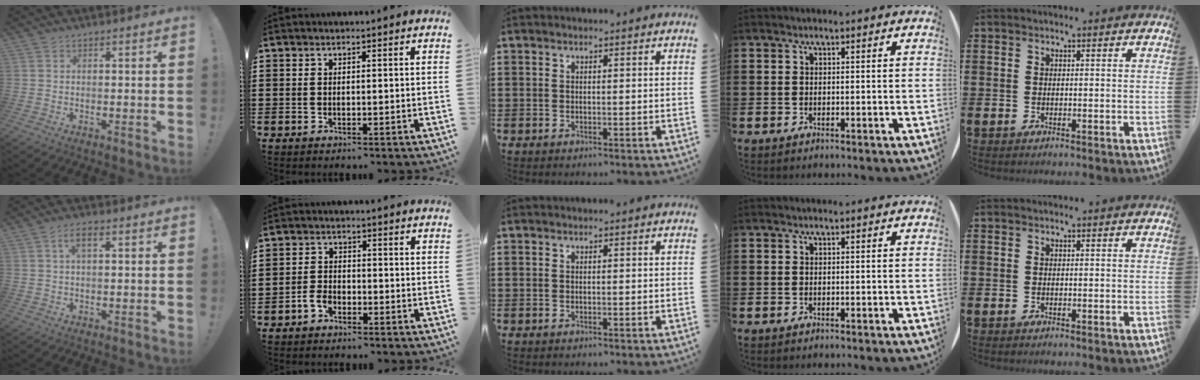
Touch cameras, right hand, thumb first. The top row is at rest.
{"thumb": {"total": 3.8, "force": [1.4, 1.8, 3.0], "torque": [-0.053, 0.007, 0.022]}, "index": {"total": 2.6, "force": [-1.9, 1.6, 0.9], "torque": [-0.028, 0.000, -0.041]}}